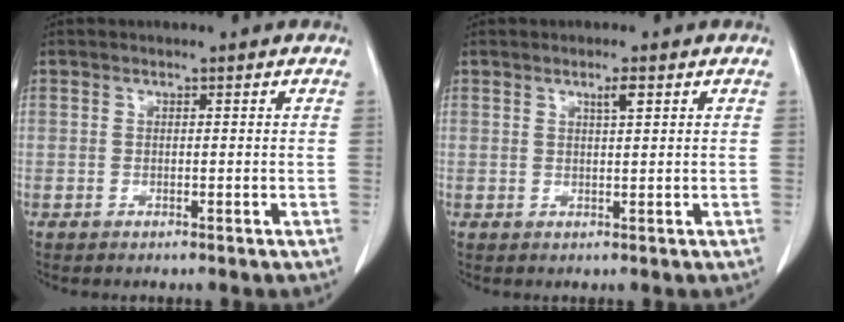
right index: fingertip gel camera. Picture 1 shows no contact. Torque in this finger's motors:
{"motor_torque": [0.25, 0.00, 0.03, 0.02]}